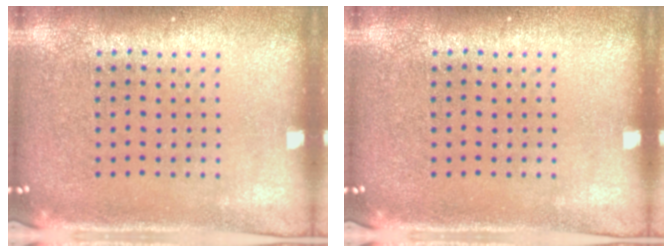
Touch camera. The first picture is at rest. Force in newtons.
{"total": 0.0}